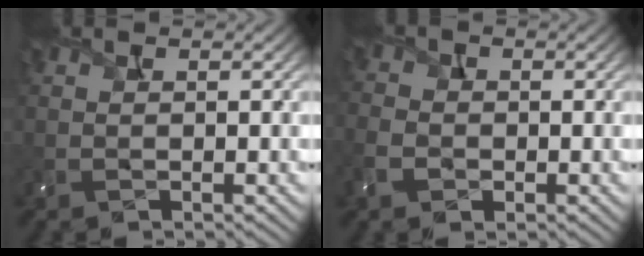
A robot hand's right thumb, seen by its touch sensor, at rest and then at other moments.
{"total": 3.8, "force": [-1.5, 2.8, 2.1], "torque": [-0.059, -0.006, -0.038]}